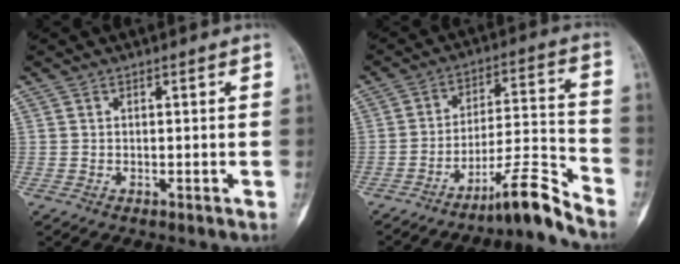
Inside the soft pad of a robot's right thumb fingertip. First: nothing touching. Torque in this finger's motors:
{"motor_torque": [1.40, -0.18, 0.47, -1.04, 0.13]}